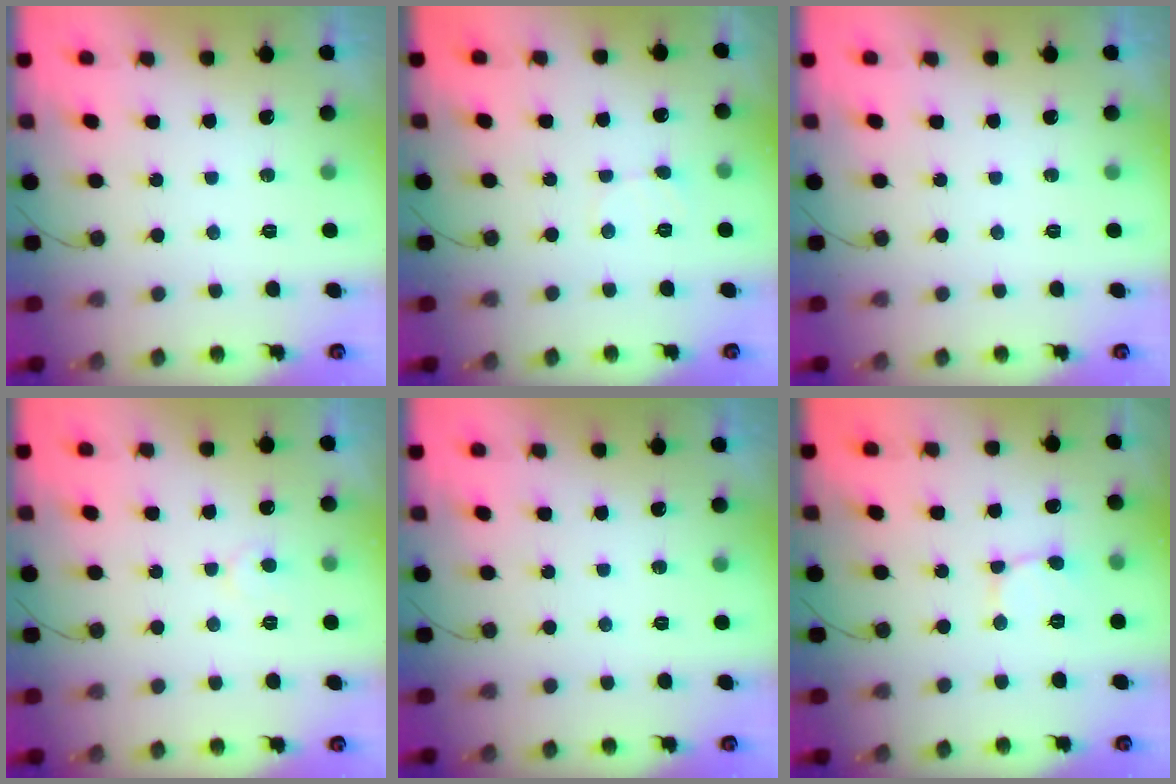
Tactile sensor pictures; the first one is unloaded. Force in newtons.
{"total": 2.9, "press": 2.9, "slide": 0.3}
{"total": 0.0}
{"total": 4.7, "press": 4.7, "slide": 0.4}
{"total": 0.0}
{"total": 2.3, "press": 2.3, "slide": 0.2}